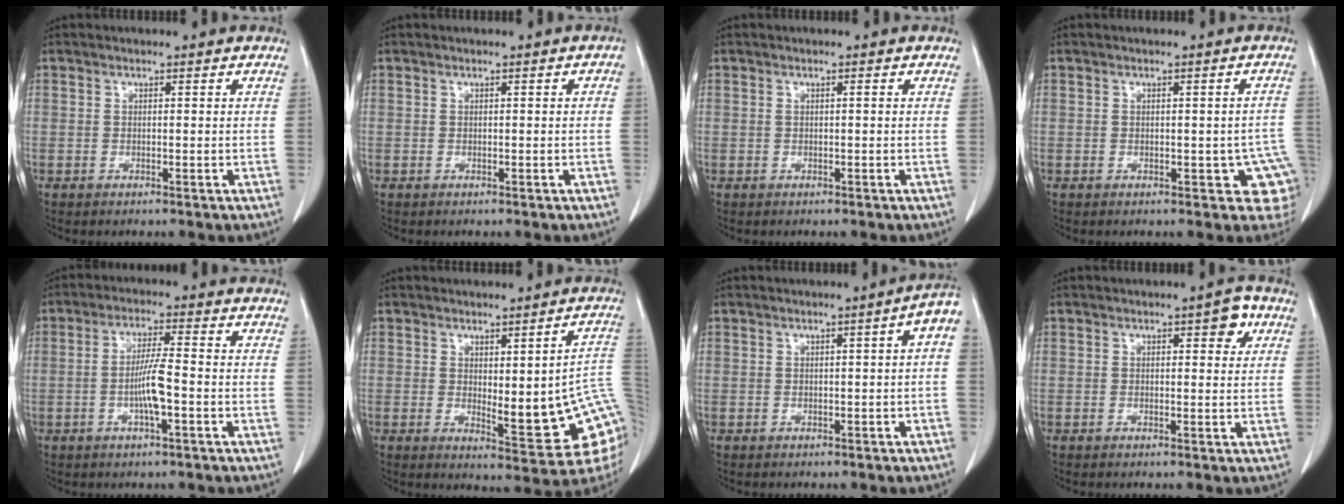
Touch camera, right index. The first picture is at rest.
{"total": 0.6, "force": [0.0, 0.2, 0.6], "torque": [-0.004, 0.002, 0.001]}
{"total": 0.6, "force": [0.1, 0.0, 0.6], "torque": [-0.012, 0.002, 0.002]}
{"total": 6.0, "force": [-1.3, 2.8, 5.1], "torque": [-0.036, 0.012, -0.011]}
{"total": 5.7, "force": [-1.5, 0.2, 5.5], "torque": [-0.111, 0.000, -0.028]}
{"total": 14.6, "force": [-0.7, 3.1, 14.3], "torque": [-0.142, 0.002, 0.003]}
{"total": 3.5, "force": [0.1, 0.2, 3.4], "torque": [-0.038, 0.009, 0.000]}
{"total": 3.3, "force": [1.5, 1.1, 2.8], "torque": [-0.029, 0.003, 0.016]}